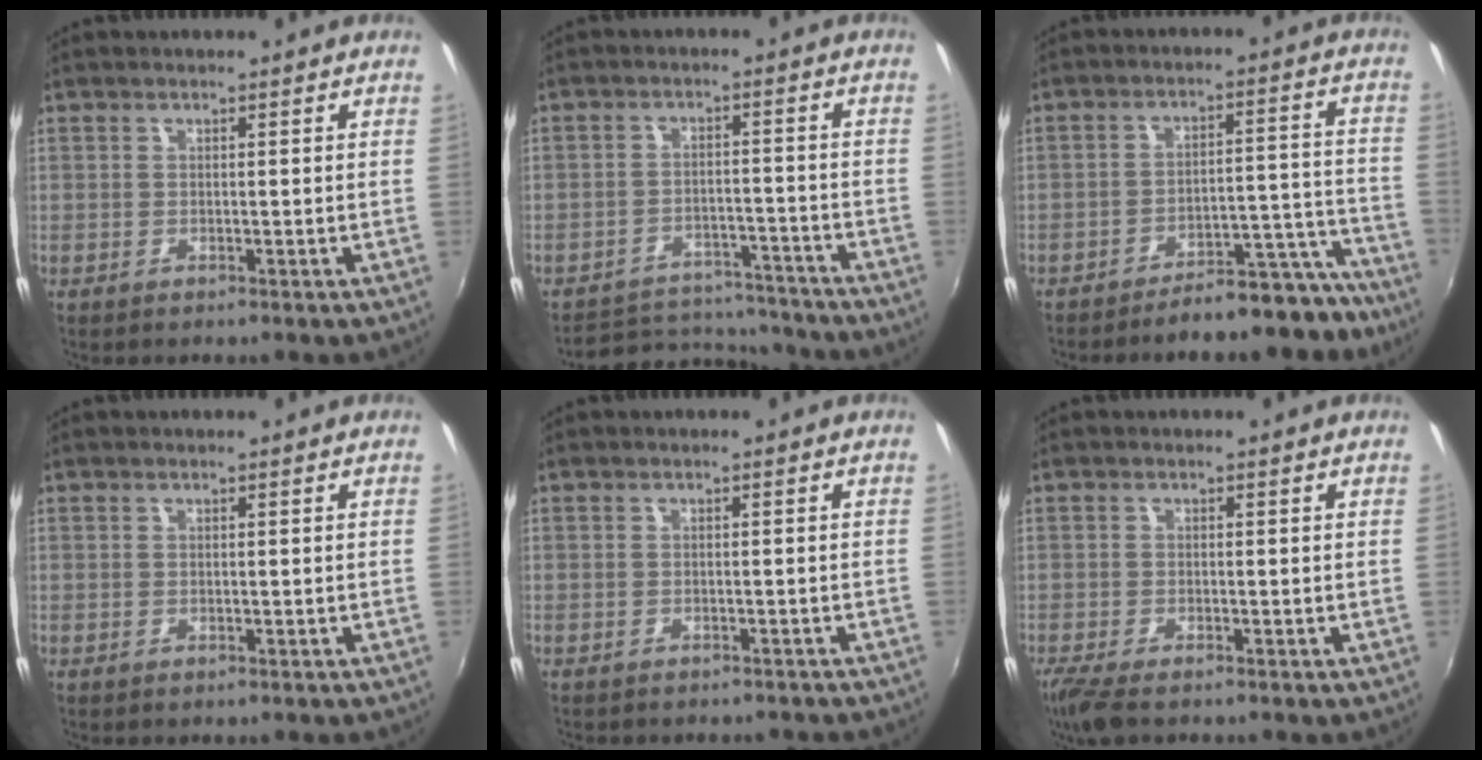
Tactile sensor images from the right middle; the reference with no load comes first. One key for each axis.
{"total": 13.6, "fx": -12.4, "fy": 4.5, "fz": 3.0, "tx": -0.072, "ty": 0.029, "tz": -0.162}
{"total": 14.0, "fx": -13.1, "fy": 3.2, "fz": 3.8, "tx": -0.034, "ty": 0.049, "tz": -0.161}
{"total": 0.0}
{"total": 4.4, "fx": -4.0, "fy": 1.4, "fz": 1.4, "tx": -0.029, "ty": -0.009, "tz": -0.047}
{"total": 4.9, "fx": -3.7, "fy": 1.1, "fz": 3.0, "tx": -0.074, "ty": -0.022, "tz": -0.071}